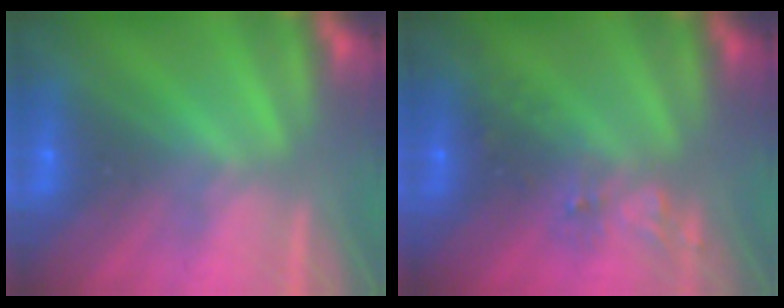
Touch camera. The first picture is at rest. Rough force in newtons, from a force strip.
{"total": 2.6}